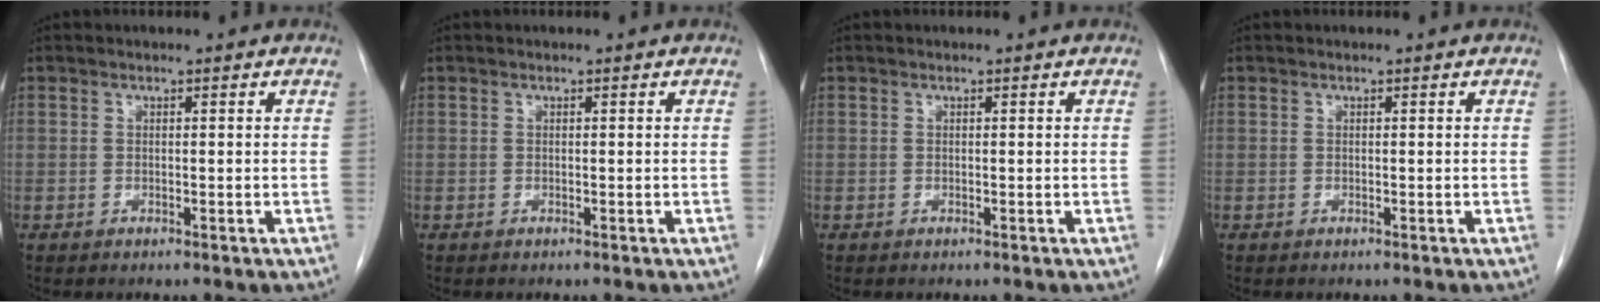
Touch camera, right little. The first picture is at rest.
{"total": 0.0}
{"total": 0.0}
{"total": 0.0}